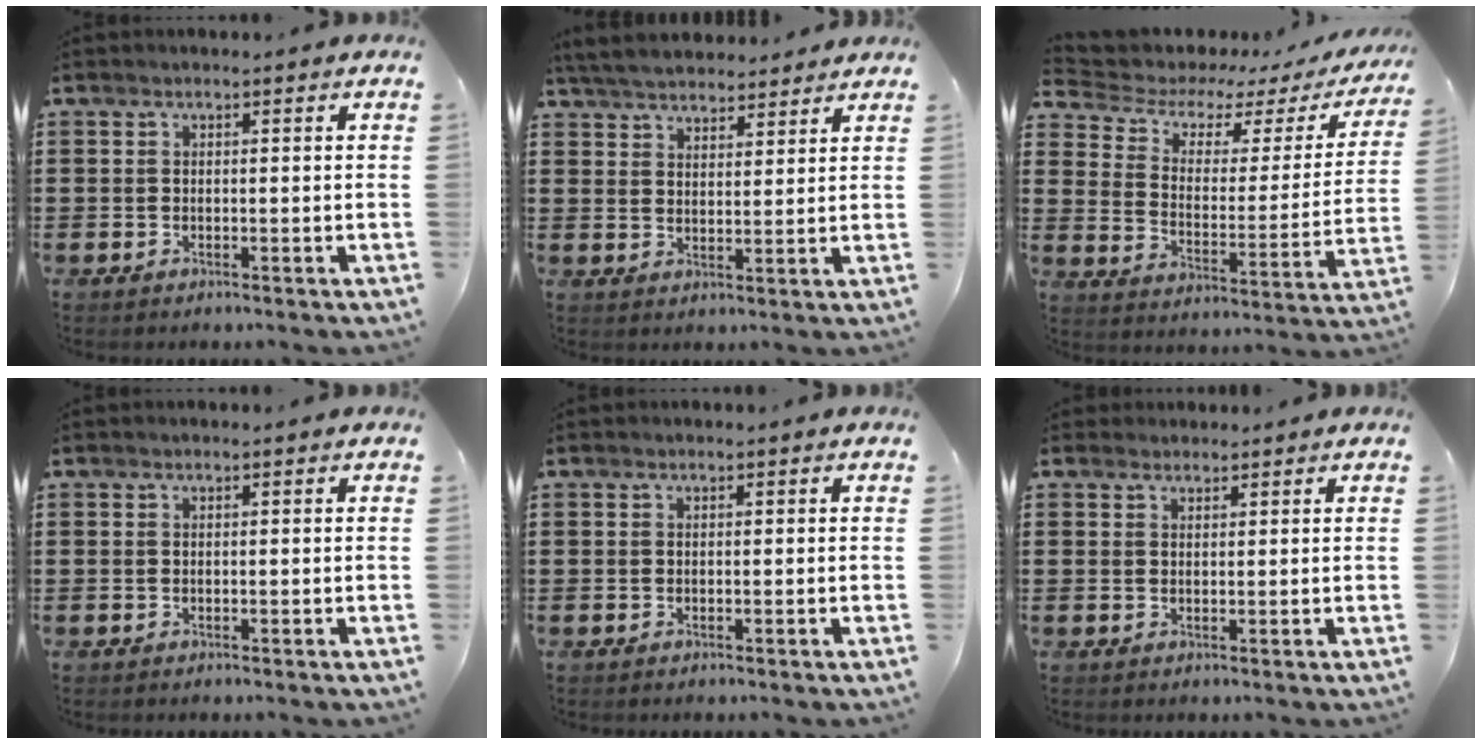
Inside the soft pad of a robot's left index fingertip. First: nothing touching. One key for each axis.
{"total": 4.9, "fx": 4.7, "fy": 1.1, "fz": 1.0, "tx": -0.037, "ty": -0.010, "tz": 0.088}
{"total": 4.3, "fx": 3.0, "fy": 2.3, "fz": 2.0, "tx": -0.062, "ty": -0.020, "tz": 0.044}
{"total": 0.0}
{"total": 0.0}
{"total": 1.5, "fx": 1.4, "fy": 0.6, "fz": 0.0, "tx": -0.003, "ty": 0.004, "tz": 0.027}